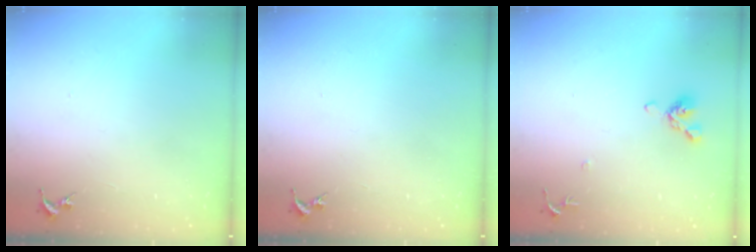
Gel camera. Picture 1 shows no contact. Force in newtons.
{"total": 0.0}
{"total": 8.7, "press": 8.5, "slide": 1.8}